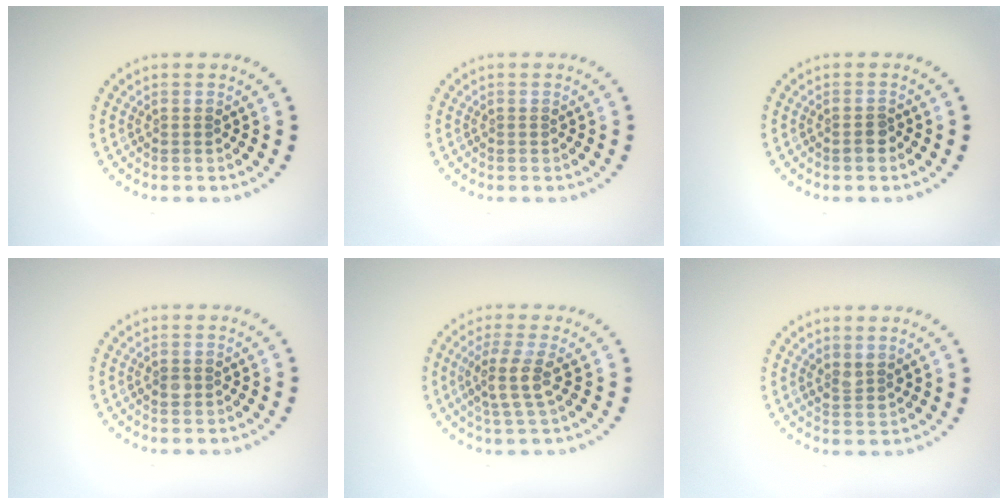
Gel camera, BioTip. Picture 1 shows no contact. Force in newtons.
{"total": 0.0}
{"total": 1.3, "press": 1.1, "slide": 0.6}
{"total": 1.0, "press": 1.0, "slide": 0.2}
{"total": 3.0, "press": 2.4, "slide": 1.9}
{"total": 1.3, "press": 1.1, "slide": 0.7}